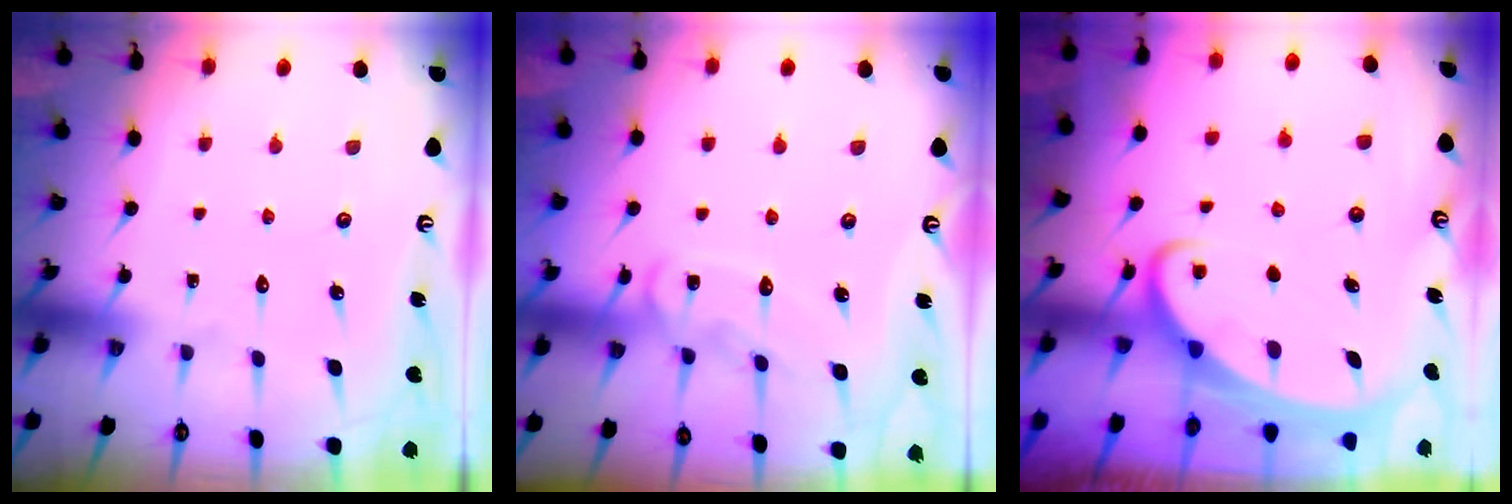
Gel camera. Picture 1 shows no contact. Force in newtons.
{"total": 10.0, "press": 9.9, "slide": 0.8}
{"total": 2.8, "press": 2.7, "slide": 0.3}